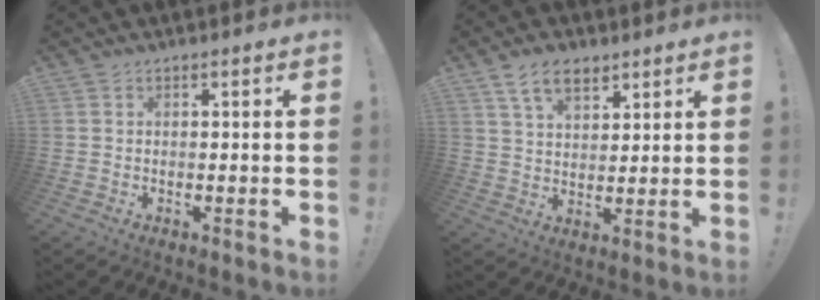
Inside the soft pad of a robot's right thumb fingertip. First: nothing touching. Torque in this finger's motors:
{"motor_torque": [-0.04, 0.11, 0.23, -0.08, 0.00]}